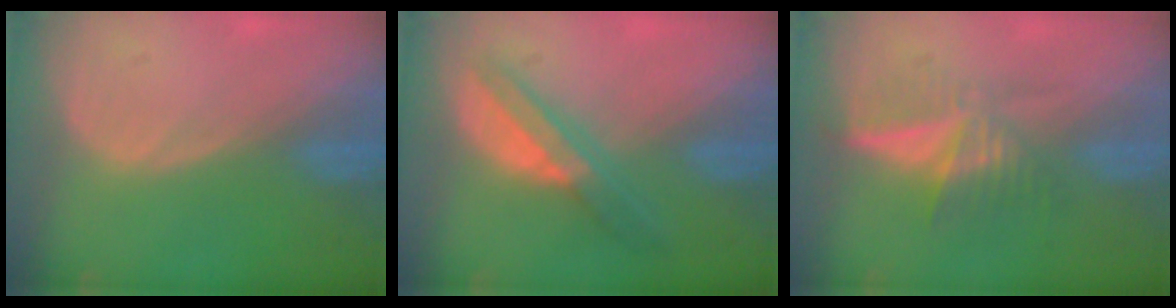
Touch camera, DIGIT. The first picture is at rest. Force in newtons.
{"total": 5.9, "press": 5.4, "slide": 2.3}
{"total": 6.5, "press": 5.5, "slide": 3.6}